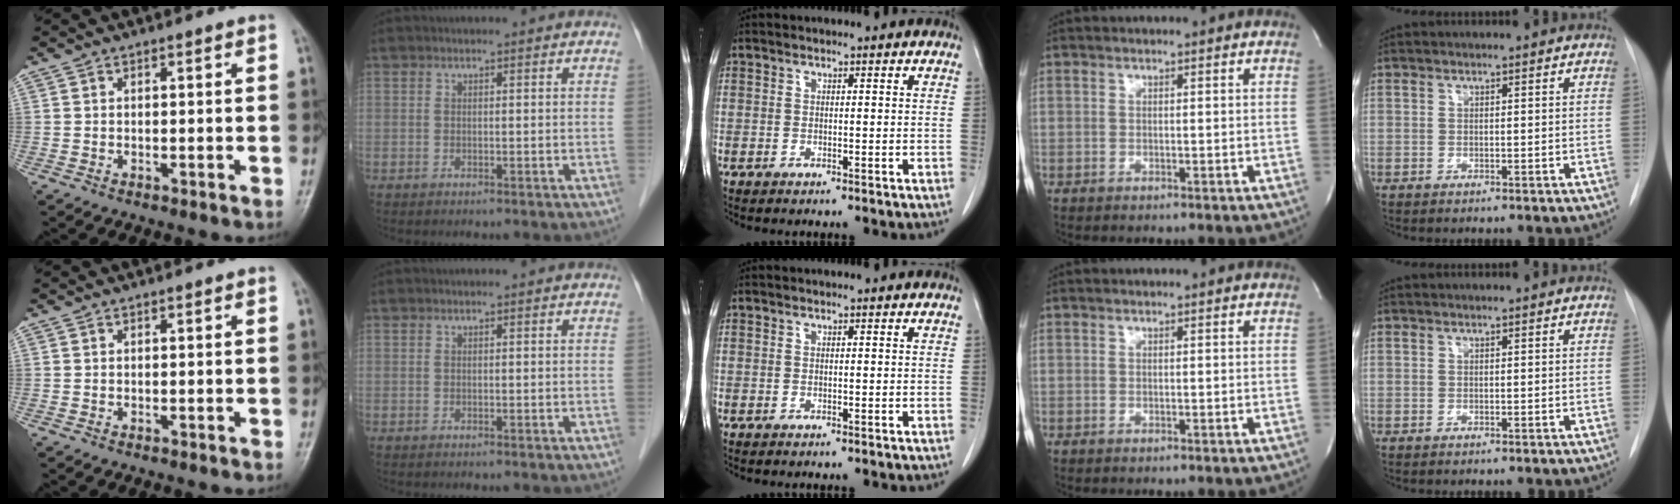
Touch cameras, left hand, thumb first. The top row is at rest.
{}